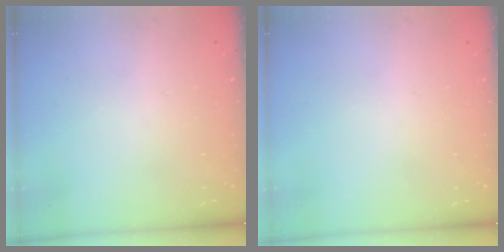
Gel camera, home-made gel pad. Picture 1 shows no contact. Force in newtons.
{"total": 0.0}